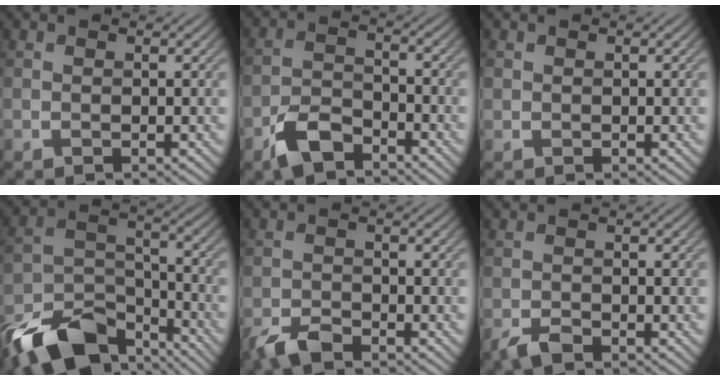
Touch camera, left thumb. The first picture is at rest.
{"total": 5.9, "force": [-4.4, 2.5, 3.2], "torque": [-0.065, -0.002, -0.094]}
{"total": 0.5, "force": [0.2, 0.4, -0.1], "torque": [0.007, -0.001, 0.002]}
{"total": 13.8, "force": [-10.2, 5.9, 7.1], "torque": [-0.141, -0.013, -0.184]}
{"total": 3.4, "force": [-2.8, 0.9, 1.7], "torque": [-0.036, -0.002, -0.062]}
{"total": 2.1, "force": [-1.7, 0.6, 1.1], "torque": [-0.024, 0.000, -0.038]}